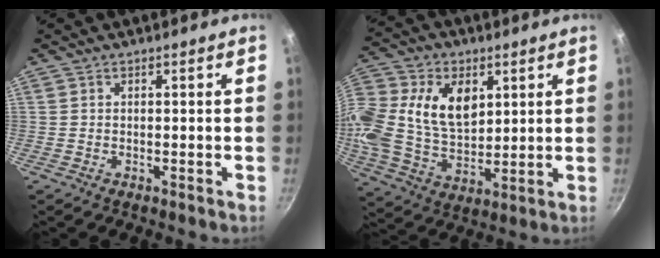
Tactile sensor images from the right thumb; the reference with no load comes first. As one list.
[{"total": 21.8, "force": [5.7, 15.0, 14.8], "torque": [-0.320, 0.015, 0.104]}]